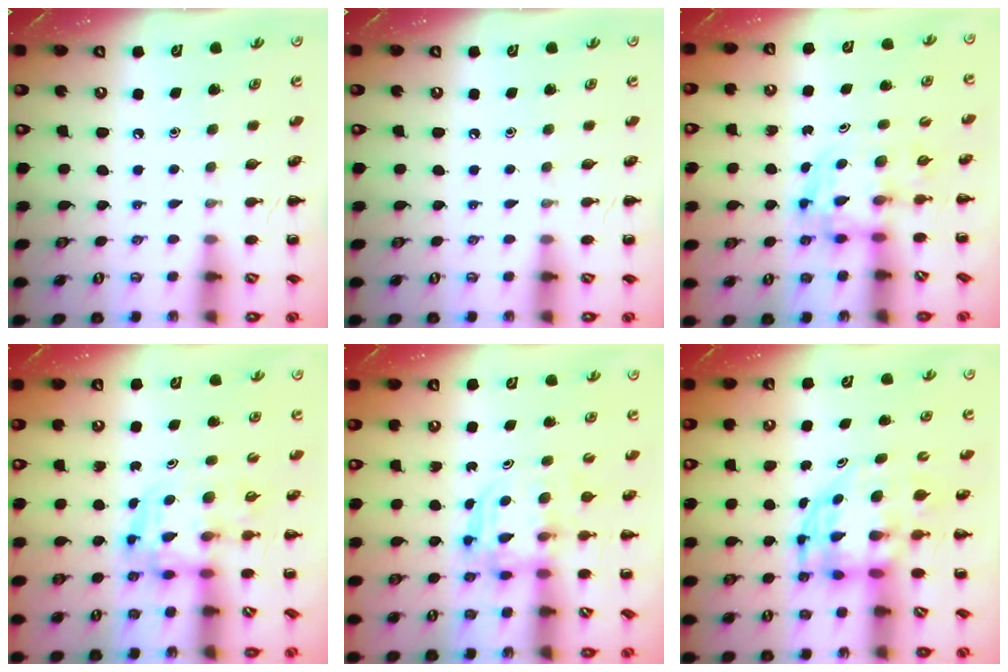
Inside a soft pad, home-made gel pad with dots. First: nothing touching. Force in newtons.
{"total": 0.0}
{"total": 3.7, "press": 3.6, "slide": 0.6}
{"total": 3.6, "press": 3.5, "slide": 0.6}
{"total": 3.7, "press": 3.6, "slide": 0.2}
{"total": 4.2, "press": 4.0, "slide": 1.1}